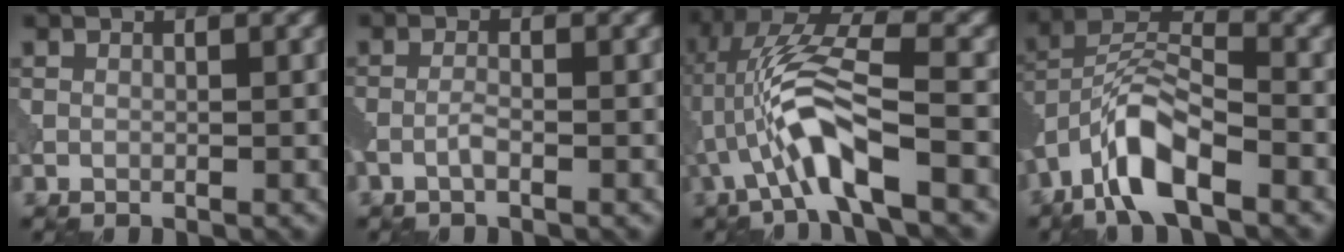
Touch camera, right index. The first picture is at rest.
{"total": 1.2, "force": [-0.6, 0.2, 1.0], "torque": [-0.021, 0.005, -0.014]}
{"total": 7.6, "force": [-2.4, 1.8, 7.0], "torque": [-0.148, 0.018, -0.049]}
{"total": 7.8, "force": [-4.8, 2.7, 5.6], "torque": [-0.104, 0.012, -0.099]}